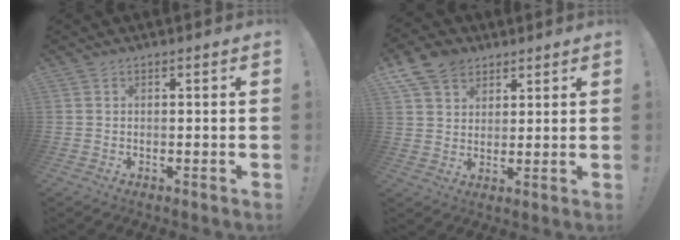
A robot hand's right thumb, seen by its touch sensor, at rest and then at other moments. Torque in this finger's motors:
{"motor_torque": [0.10, 0.06, 0.61, 0.41, 0.04]}